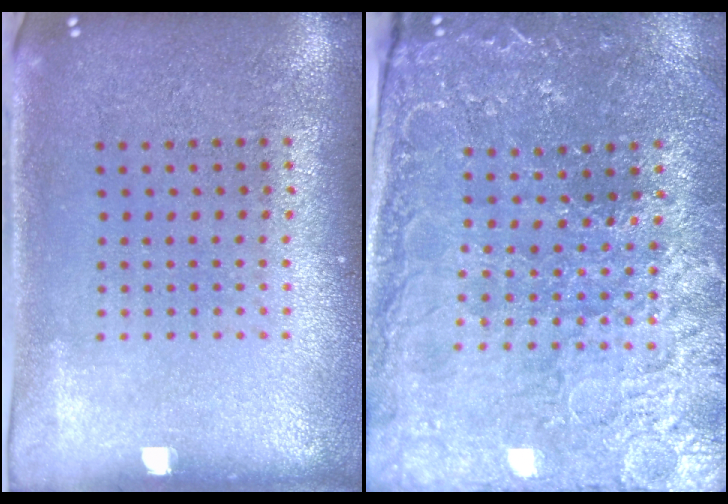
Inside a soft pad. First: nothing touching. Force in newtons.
{"total": 3.2, "press": 3.2, "slide": 0.4}